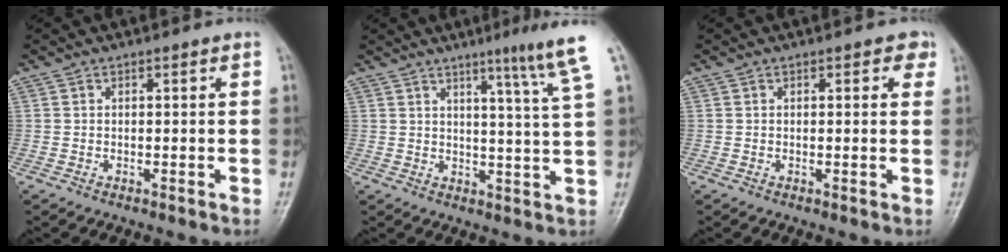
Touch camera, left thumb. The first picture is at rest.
{"total": 9.1, "force": [5.9, -1.2, 6.8], "torque": [-0.089, -0.036, 0.070]}
{"total": 2.3, "force": [1.0, 1.4, 1.5], "torque": [0.003, 0.001, 0.004]}